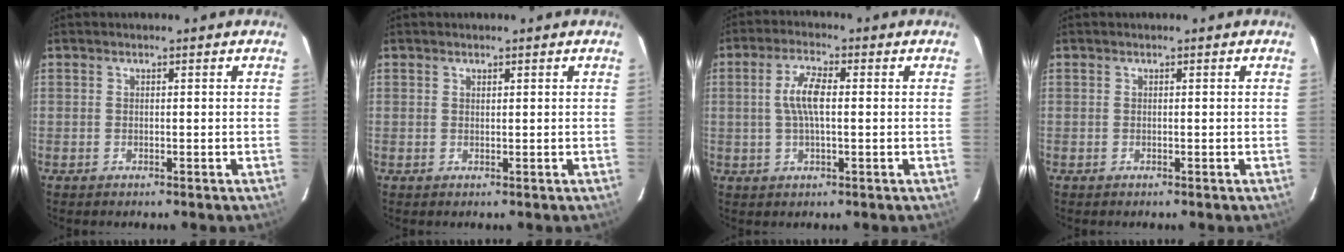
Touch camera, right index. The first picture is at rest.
{"total": 0.5, "force": [0.5, 0.1, 0.2], "torque": [-0.002, 0.001, 0.010]}
{"total": 5.9, "force": [0.5, 1.8, 5.6], "torque": [-0.108, 0.008, 0.011]}
{"total": 0.0}